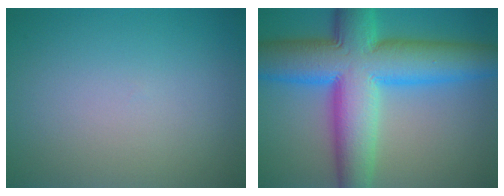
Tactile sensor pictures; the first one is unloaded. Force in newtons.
{"total": 13.6, "press": 13.6, "slide": 0.2}